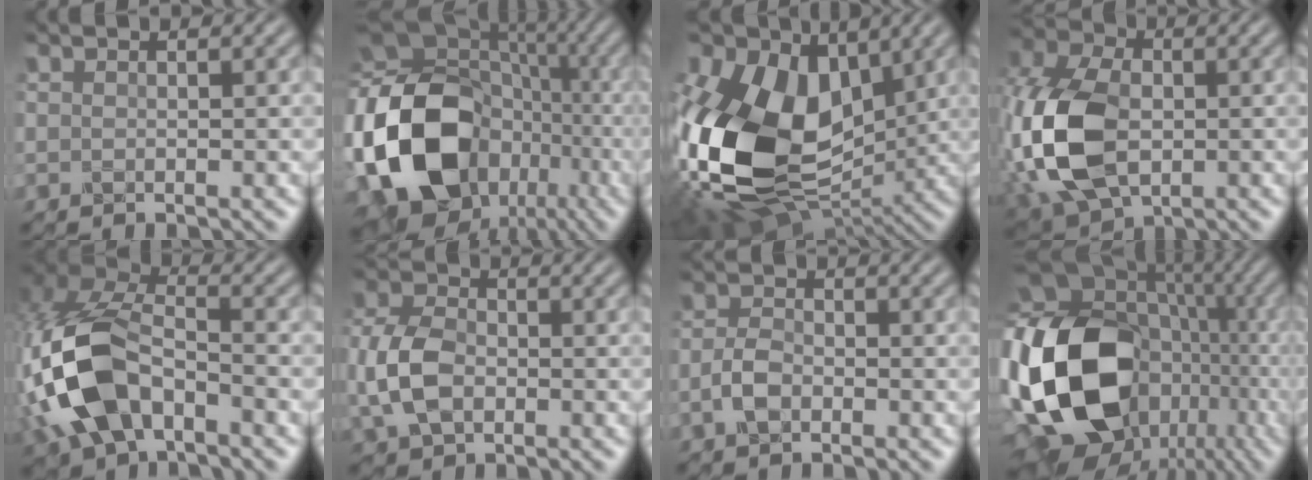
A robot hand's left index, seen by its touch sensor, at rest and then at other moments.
{"total": 20.4, "force": [-5.3, 15.8, 11.6], "torque": [-0.245, -0.023, -0.090]}
{"total": 18.7, "force": [1.5, 12.1, 14.1], "torque": [-0.286, 0.000, 0.025]}
{"total": 13.4, "force": [-2.1, 8.8, 9.9], "torque": [-0.242, -0.007, -0.052]}
{"total": 10.7, "force": [-3.8, 6.3, 7.8], "torque": [-0.184, 0.004, -0.085]}
{"total": 5.8, "force": [-1.2, 4.0, 4.1], "torque": [-0.099, 0.000, -0.030]}
{"total": 2.4, "force": [-1.0, 1.4, 1.6], "torque": [-0.036, 0.002, -0.027]}
{"total": 19.2, "force": [-3.8, 14.6, 11.8], "torque": [-0.249, -0.017, -0.061]}